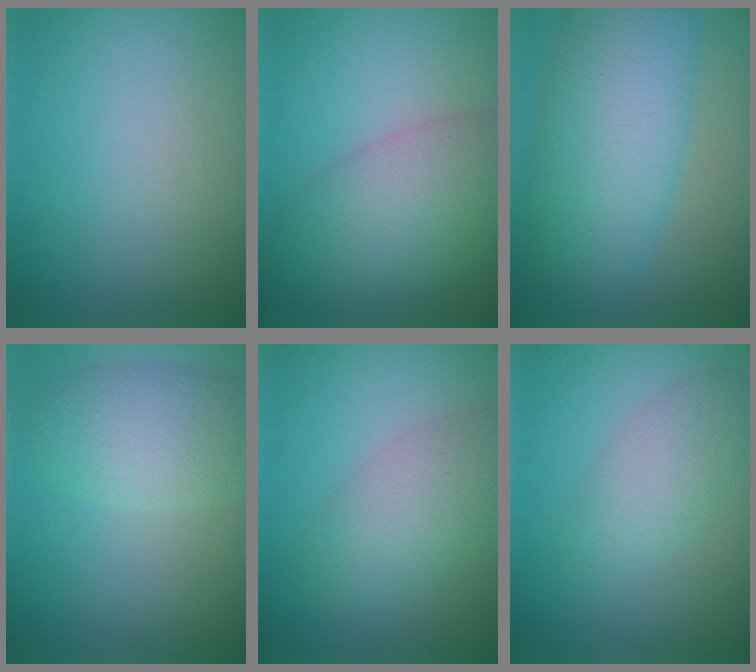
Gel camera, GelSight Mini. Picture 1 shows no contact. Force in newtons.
{"total": 7.7, "press": 7.7, "slide": 0.1}
{"total": 10.1, "press": 10.1, "slide": 0.2}
{"total": 4.8, "press": 4.8, "slide": 0.2}
{"total": 4.4, "press": 4.4, "slide": 0.2}
{"total": 3.3, "press": 3.3, "slide": 0.2}